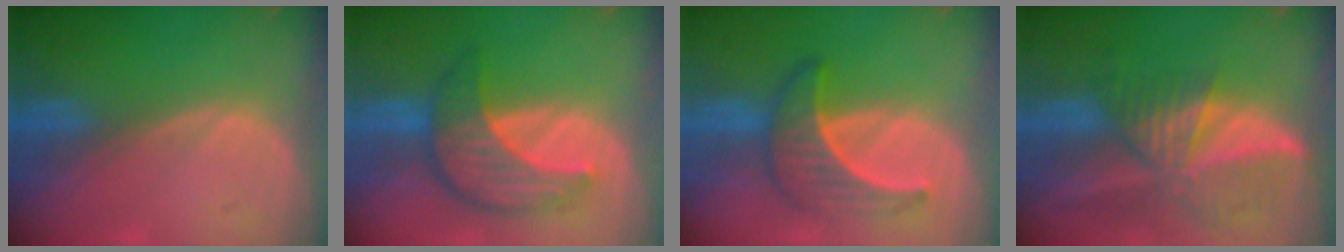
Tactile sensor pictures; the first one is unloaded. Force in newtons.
{"total": 7.8, "press": 7.5, "slide": 2.3}
{"total": 6.6, "press": 6.2, "slide": 2.3}
{"total": 9.4, "press": 8.2, "slide": 4.6}